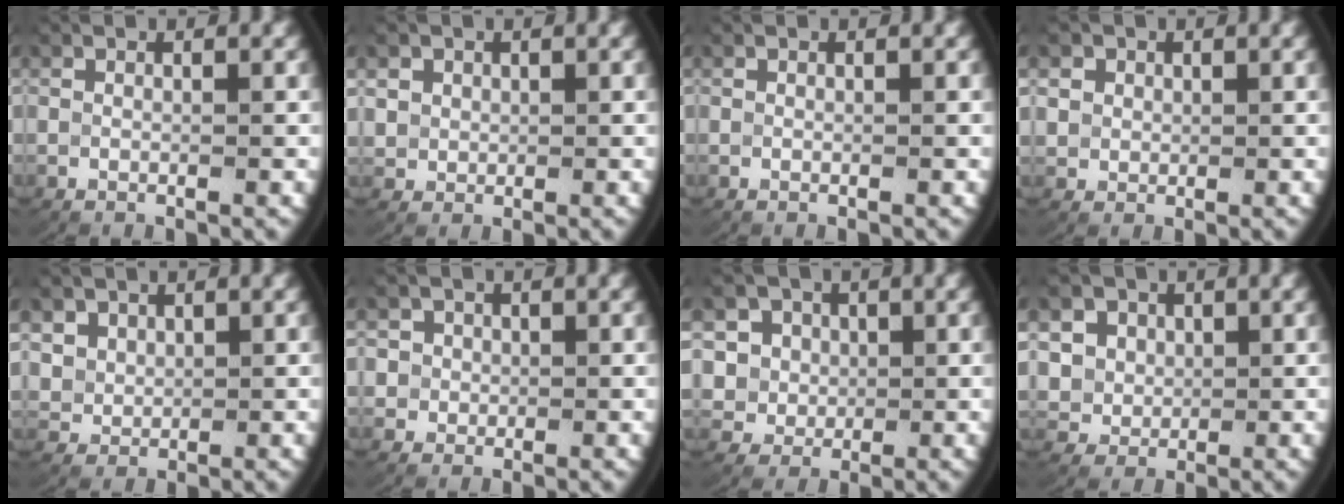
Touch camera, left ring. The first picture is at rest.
{"total": 2.5, "force": [0.8, 2.2, 0.9], "torque": [-0.034, -0.011, 0.024]}
{"total": 0.0}
{"total": 2.7, "force": [0.8, 2.4, 1.0], "torque": [-0.032, -0.008, 0.021]}
{"total": 3.0, "force": [1.5, 2.3, 1.1], "torque": [-0.034, -0.007, 0.039]}
{"total": 4.1, "force": [0.9, 3.8, 1.4], "torque": [-0.035, -0.003, 0.012]}
{"total": 8.3, "force": [0.7, 7.7, 3.1], "torque": [-0.094, -0.023, 0.015]}
{"total": 7.1, "force": [1.3, 6.4, 2.7], "torque": [-0.078, -0.017, 0.026]}